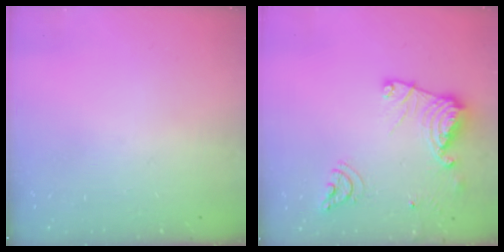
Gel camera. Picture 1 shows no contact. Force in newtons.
{"total": 15.2, "press": 15.1, "slide": 1.8}